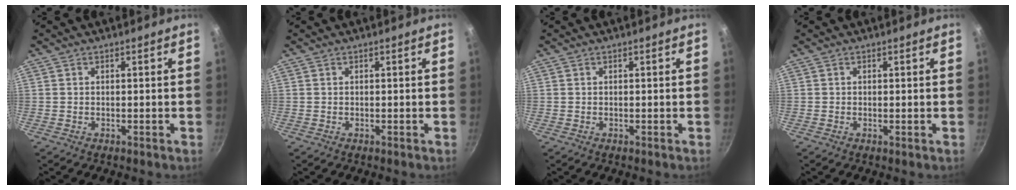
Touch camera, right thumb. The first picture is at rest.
{"total": 0.0}
{"total": 0.0}
{"total": 0.0}